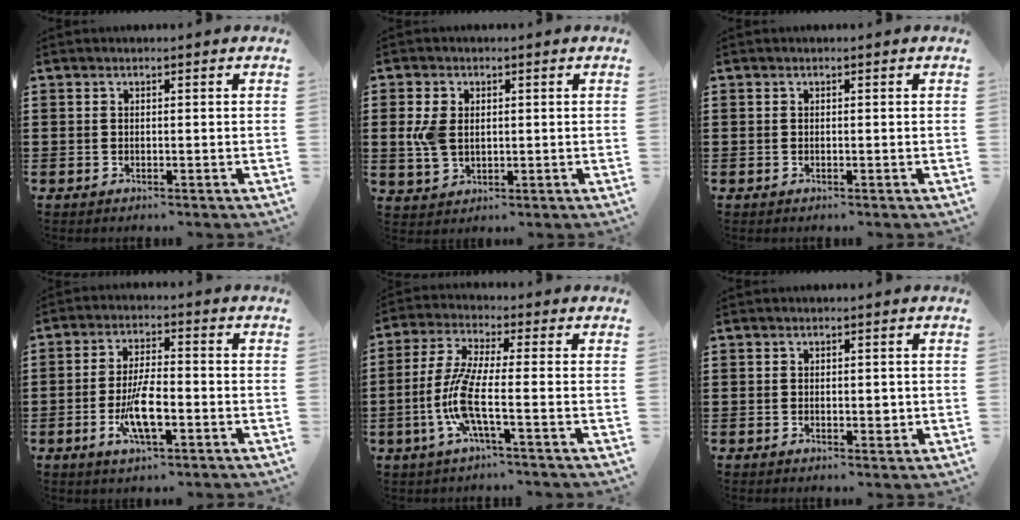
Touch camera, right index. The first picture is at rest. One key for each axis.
{"total": 4.7, "fx": 0.5, "fy": 3.2, "fz": 3.5, "tx": -0.096, "ty": 0.004, "tz": 0.001}
{"total": 0.0}
{"total": 8.0, "fx": -2.6, "fy": 2.6, "fz": 7.1, "tx": -0.150, "ty": -0.010, "tz": -0.051}
{"total": 8.7, "fx": -2.6, "fy": 1.7, "fz": 8.1, "tx": -0.192, "ty": -0.018, "tz": -0.058}
{"total": 2.4, "fx": -0.3, "fy": 1.1, "fz": 2.1, "tx": -0.030, "ty": 0.000, "tz": -0.007}